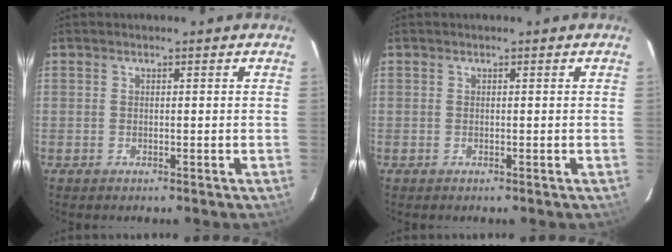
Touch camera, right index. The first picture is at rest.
{"total": 0.0}